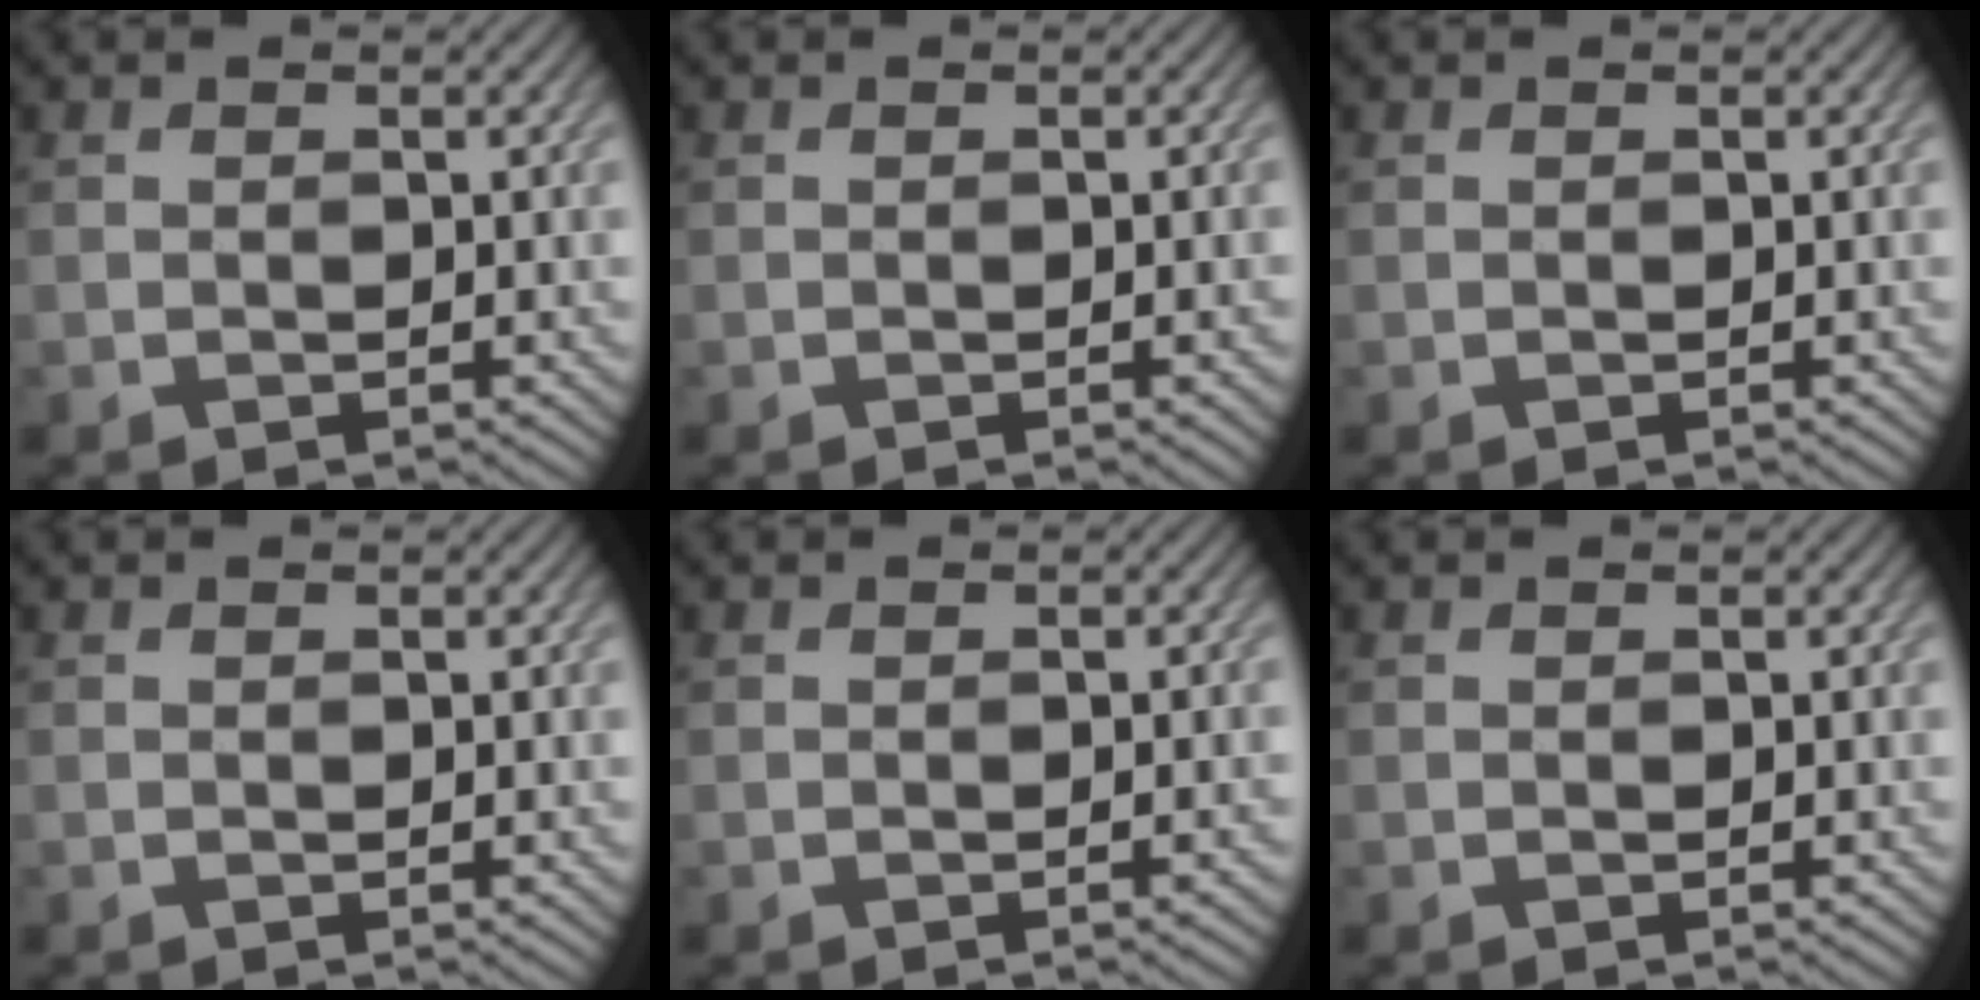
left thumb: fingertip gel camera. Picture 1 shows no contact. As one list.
[{"total": 0.6, "force": [-0.2, 0.1, 0.5], "torque": [-0.008, 0.001, -0.003]}, {"total": 0.0}, {"total": 0.0}, {"total": 0.6, "force": [-0.3, 0.1, 0.5], "torque": [-0.006, 0.003, -0.005]}, {"total": 0.0}]